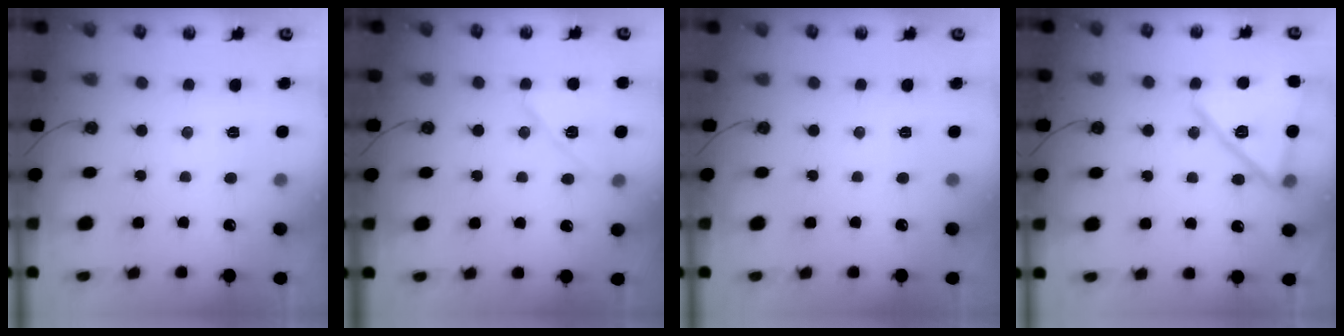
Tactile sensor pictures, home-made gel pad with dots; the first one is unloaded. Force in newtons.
{"total": 10.9, "press": 10.9, "slide": 0.9}
{"total": 0.0}
{"total": 16.4, "press": 14.0, "slide": 8.6}